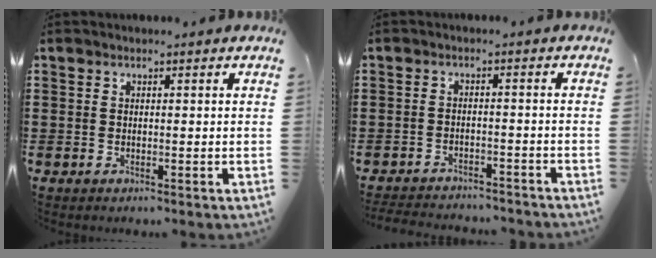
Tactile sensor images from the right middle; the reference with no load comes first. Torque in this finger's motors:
{"motor_torque": [1.70, 0.43, 0.09, 0.09]}